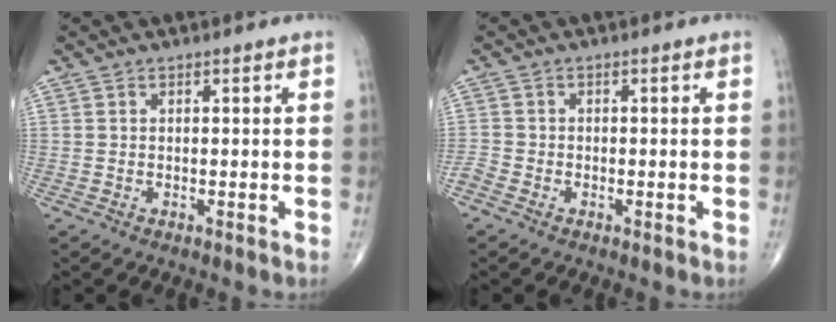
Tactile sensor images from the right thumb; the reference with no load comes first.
{"total": 1.8, "force": [-1.3, 1.0, 0.6], "torque": [-0.013, 0.003, -0.030]}